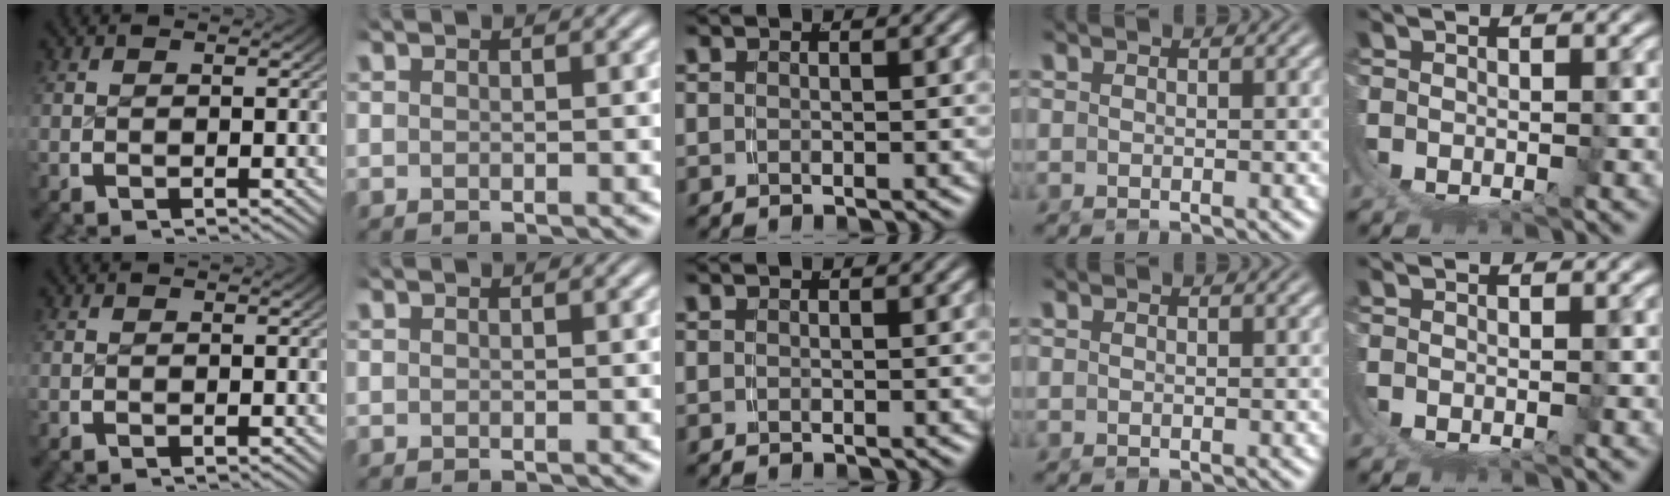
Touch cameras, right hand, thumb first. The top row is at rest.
{}